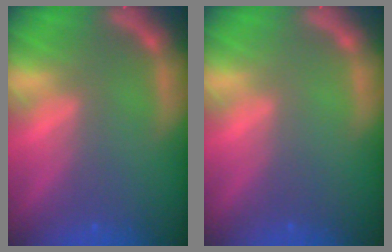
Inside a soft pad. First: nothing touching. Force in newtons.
{"total": 0.0}